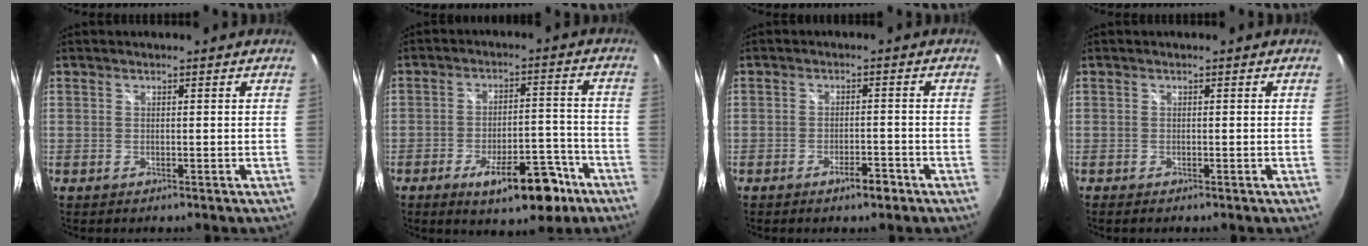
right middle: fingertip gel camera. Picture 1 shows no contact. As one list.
[{"total": 11.8, "force": [-7.1, 4.4, 8.3], "torque": [-0.134, 0.008, -0.094]}, {"total": 3.2, "force": [-2.2, 1.0, 2.1], "torque": [-0.041, -0.003, -0.034]}, {"total": 0.0}]